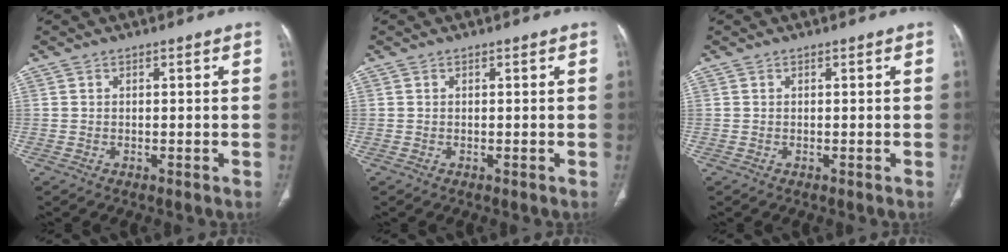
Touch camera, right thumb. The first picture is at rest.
{"total": 0.0}
{"total": 0.0}